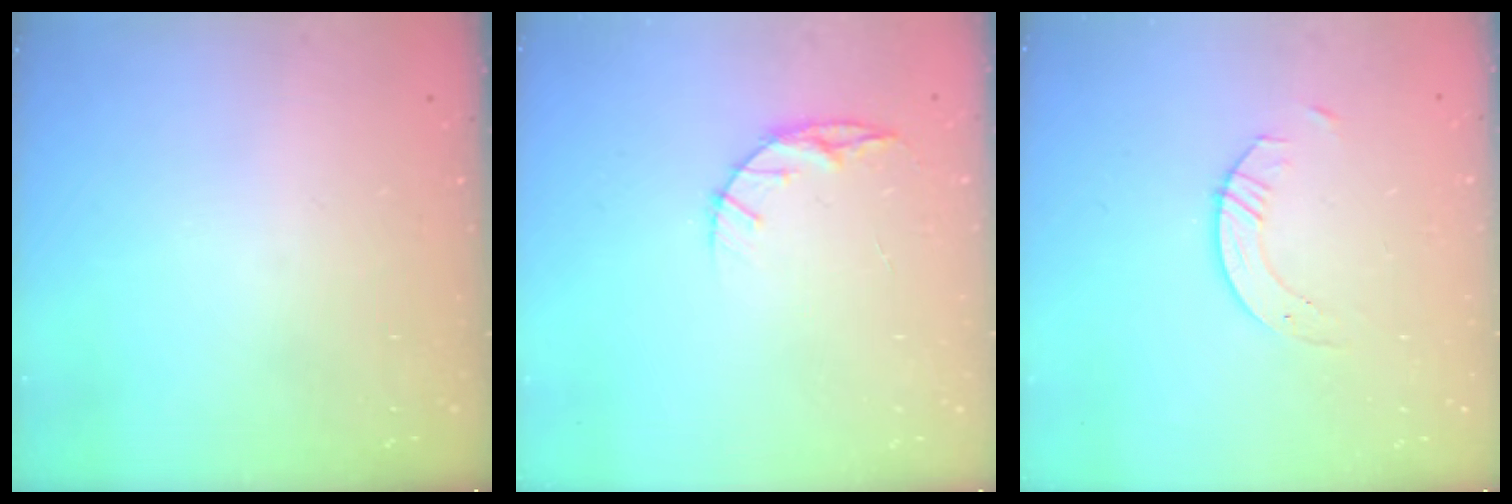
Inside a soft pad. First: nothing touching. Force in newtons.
{"total": 5.8, "press": 5.8, "slide": 0.6}
{"total": 3.5, "press": 3.5, "slide": 0.4}